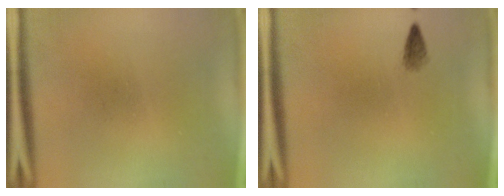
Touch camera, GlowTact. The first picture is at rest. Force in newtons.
{"total": 1.0}